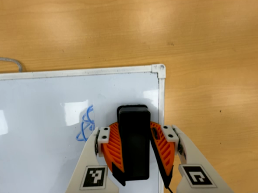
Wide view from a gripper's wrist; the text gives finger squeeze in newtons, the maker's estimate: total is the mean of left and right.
{"total": 17.0, "left": 19.9, "right": 14.0}